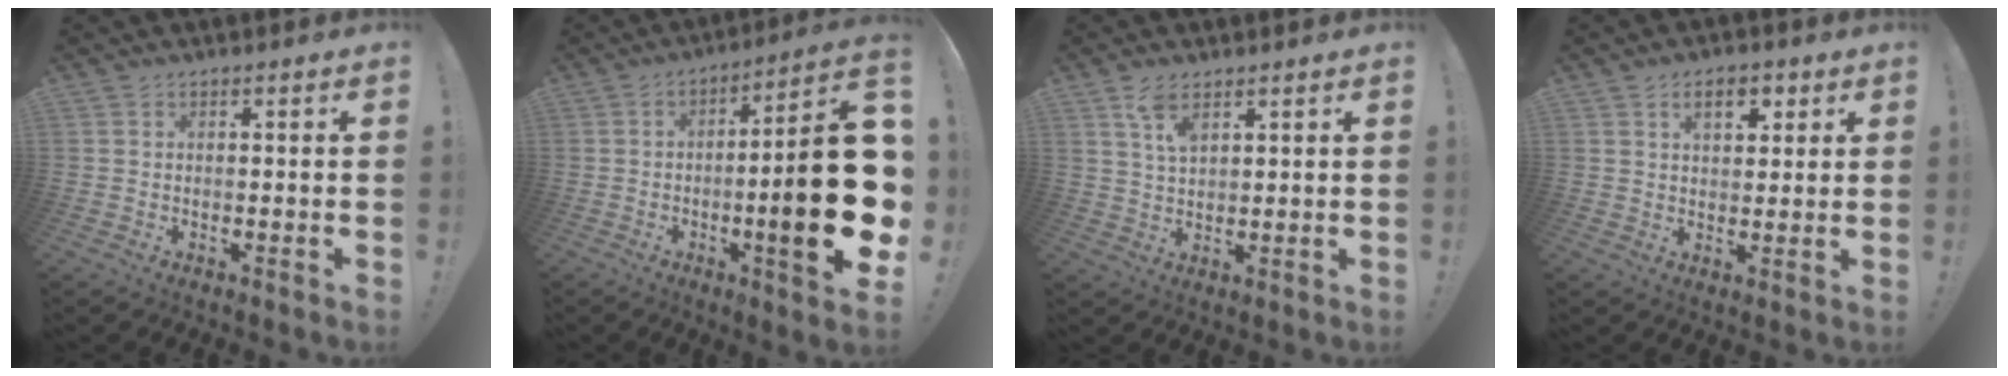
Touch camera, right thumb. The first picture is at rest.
{"total": 23.4, "force": [-3.3, 4.2, 22.8], "torque": [-0.335, 0.010, -0.048]}
{"total": 5.7, "force": [3.4, 2.5, 3.7], "torque": [-0.064, -0.014, 0.062]}
{"total": 6.6, "force": [3.1, 3.9, 4.4], "torque": [-0.064, 0.001, 0.053]}